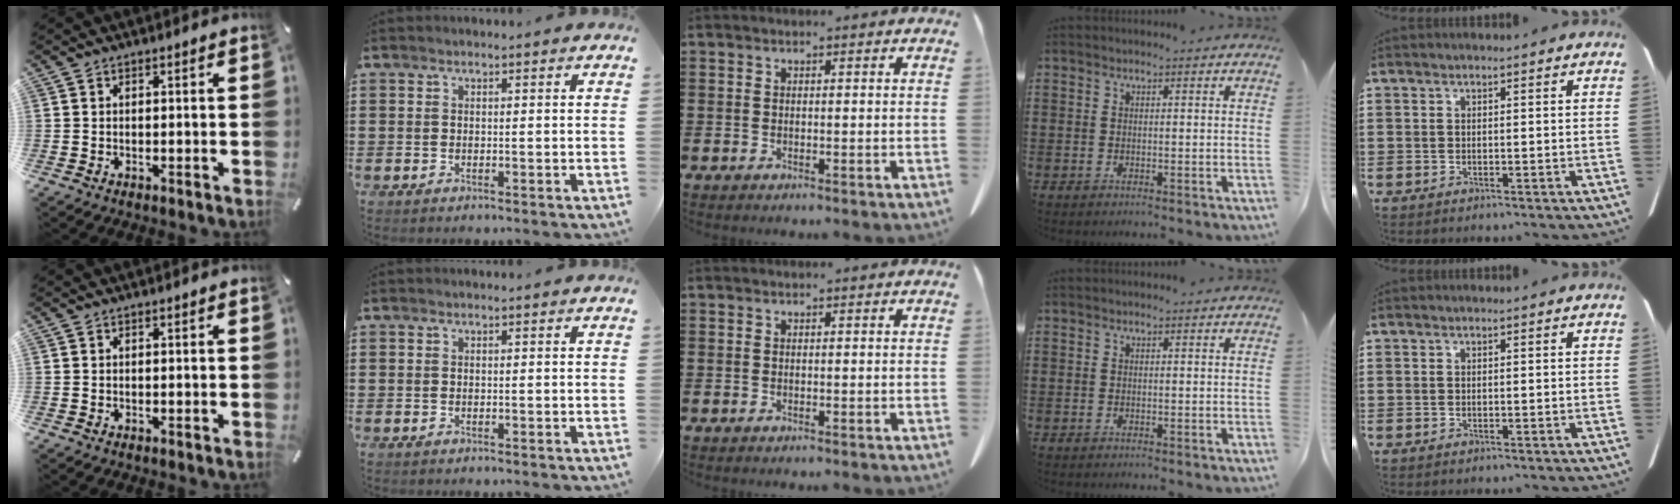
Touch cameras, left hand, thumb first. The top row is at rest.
{}